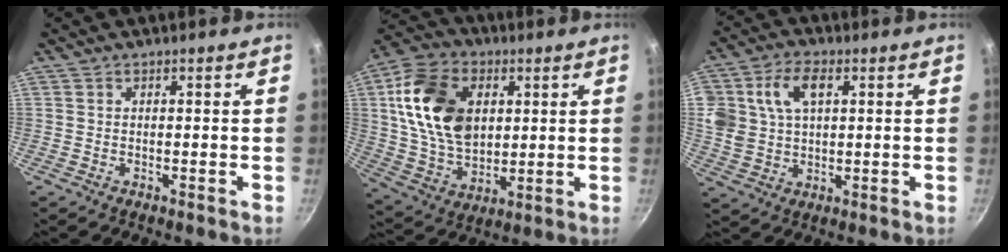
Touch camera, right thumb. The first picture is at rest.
{"total": 19.6, "force": [4.2, 13.5, 13.6], "torque": [-0.228, -0.005, 0.077]}
{"total": 12.0, "force": [3.6, 8.2, 8.0], "torque": [-0.155, 0.006, 0.066]}